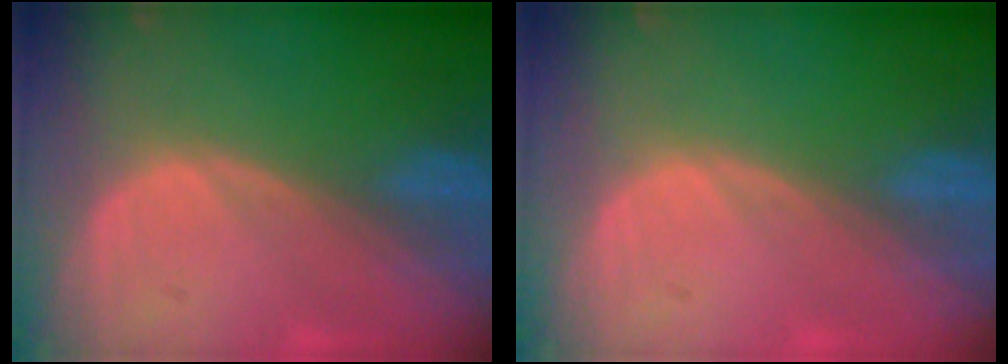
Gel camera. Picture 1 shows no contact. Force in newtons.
{"total": 0.0}